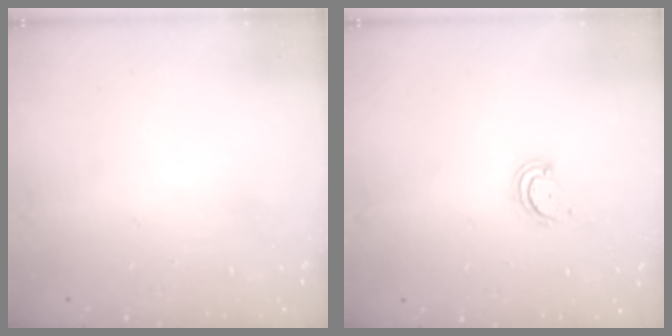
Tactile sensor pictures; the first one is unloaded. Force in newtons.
{"total": 3.2, "press": 3.2, "slide": 0.3}